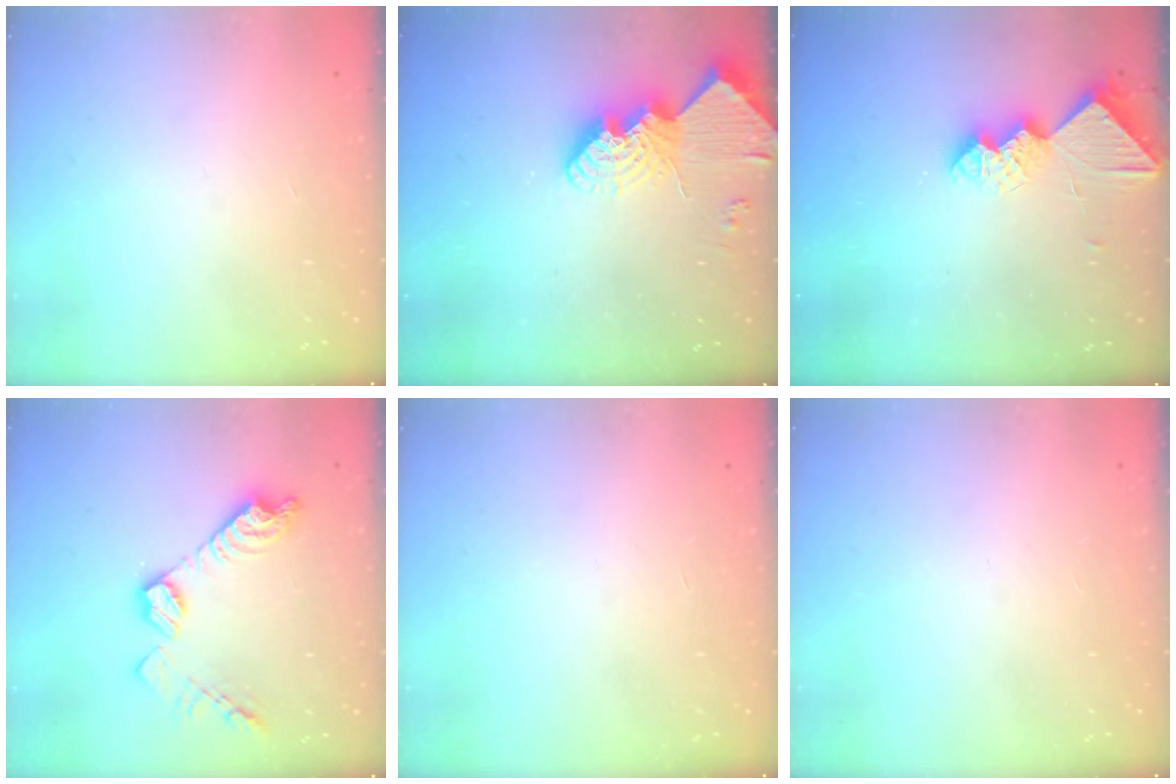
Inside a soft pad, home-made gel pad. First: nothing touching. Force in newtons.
{"total": 12.9, "press": 12.9, "slide": 1.3}
{"total": 10.6, "press": 10.6, "slide": 0.8}
{"total": 14.1, "press": 14.1, "slide": 0.8}
{"total": 0.0}
{"total": 0.0}